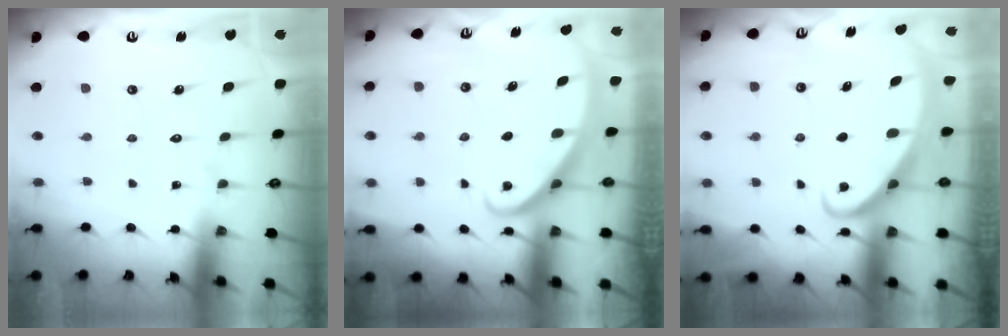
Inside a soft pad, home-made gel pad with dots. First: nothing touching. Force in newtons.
{"total": 2.5, "press": 2.5, "slide": 0.2}
{"total": 2.3, "press": 2.3, "slide": 0.3}